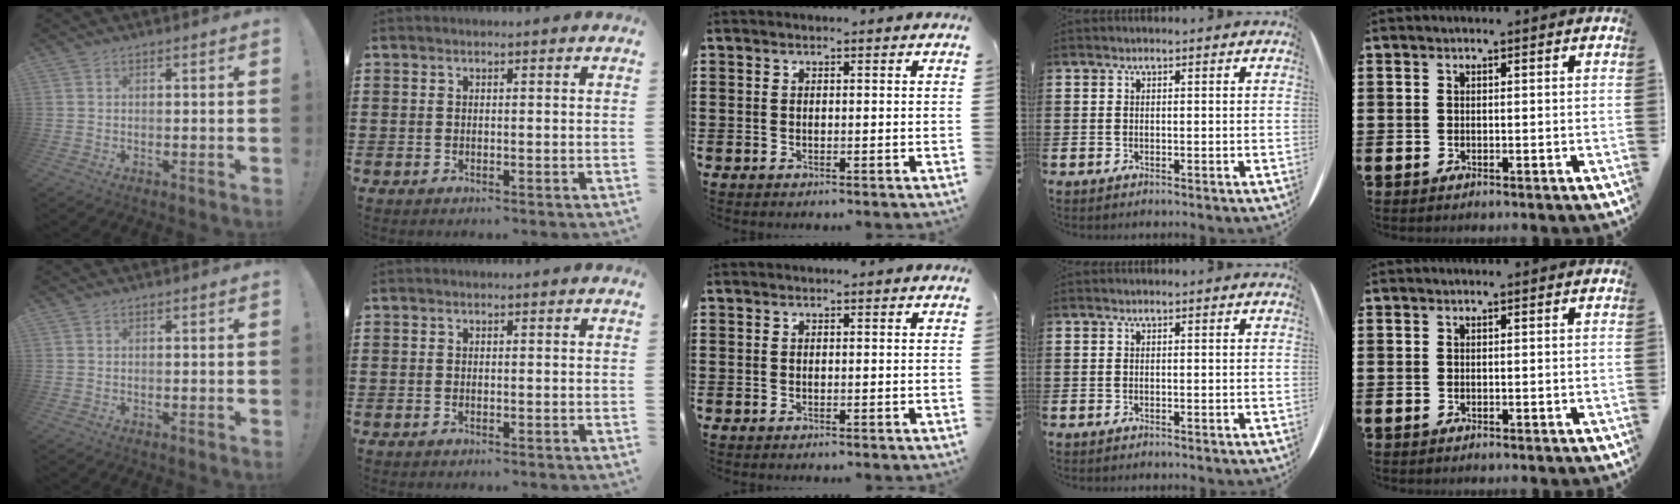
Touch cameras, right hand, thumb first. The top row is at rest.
{}